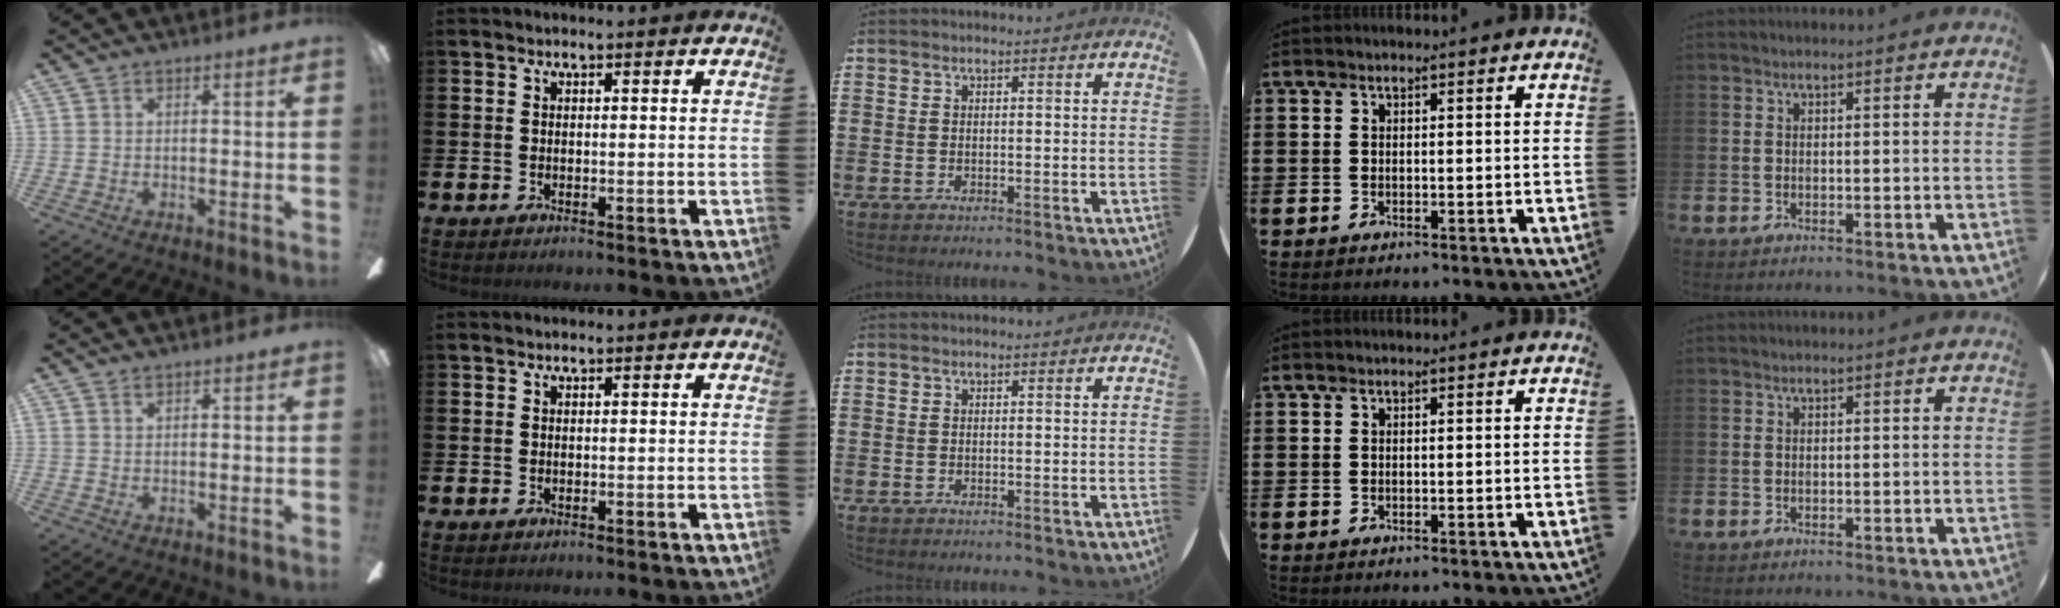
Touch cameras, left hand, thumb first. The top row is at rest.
{"thumb": {"total": 0.8, "force": [0.6, 0.3, 0.4], "torque": [-0.009, 0.001, 0.012]}}